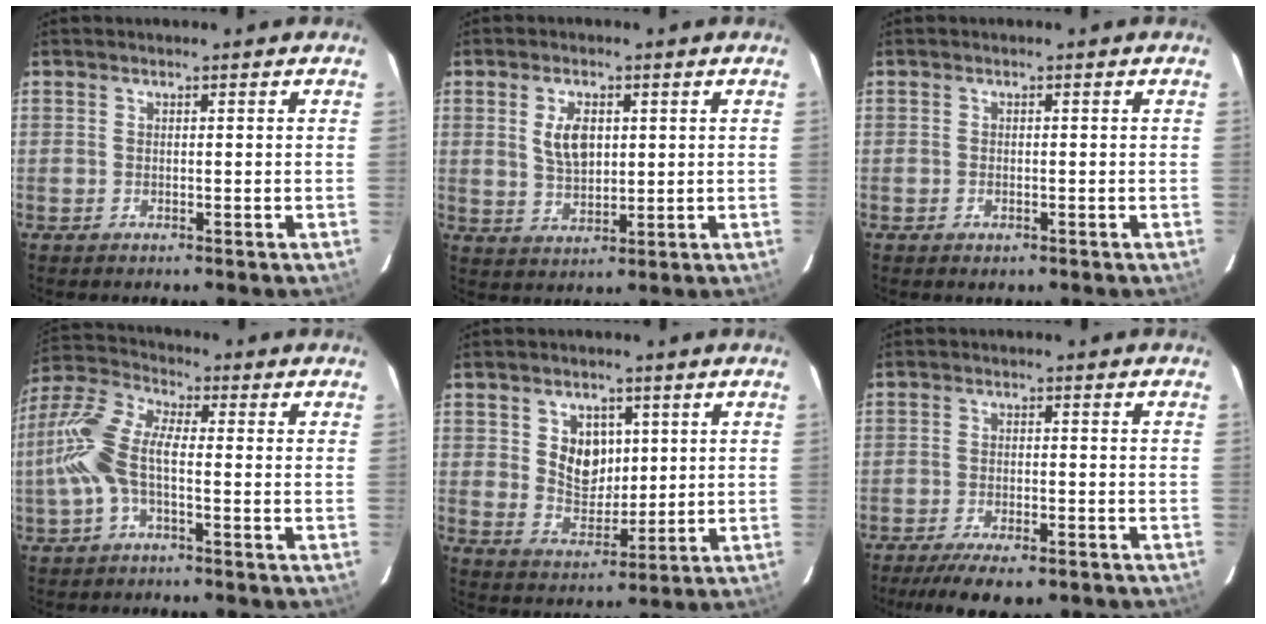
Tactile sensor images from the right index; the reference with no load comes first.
{"total": 6.1, "force": [1.5, 3.4, 4.8], "torque": [-0.089, 0.004, 0.033]}
{"total": 1.1, "force": [-0.7, 0.7, 0.5], "torque": [-0.009, -0.002, -0.010]}
{"total": 10.3, "force": [-2.0, 3.8, 9.3], "torque": [-0.217, 0.014, -0.043]}
{"total": 7.4, "force": [2.1, 5.8, 4.1], "torque": [-0.069, 0.004, 0.048]}
{"total": 10.7, "force": [-8.3, 3.1, 6.0], "torque": [-0.132, -0.026, -0.128]}